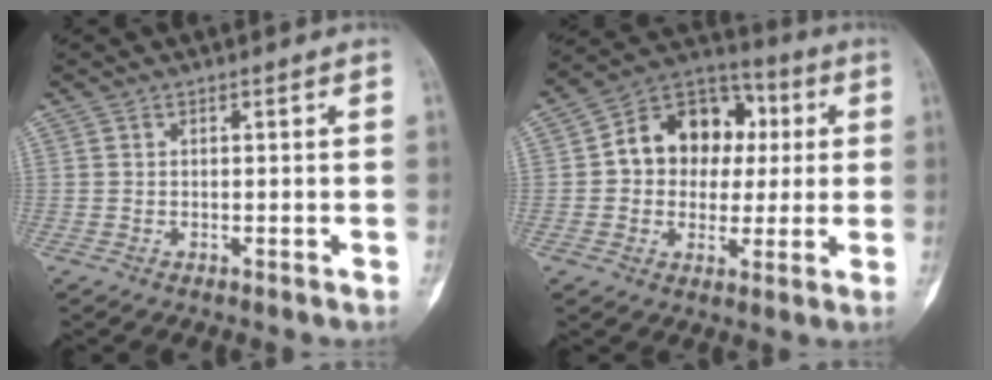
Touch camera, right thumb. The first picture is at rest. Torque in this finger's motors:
{"motor_torque": [-0.14, 0.54, 0.36, -0.23, 0.07]}